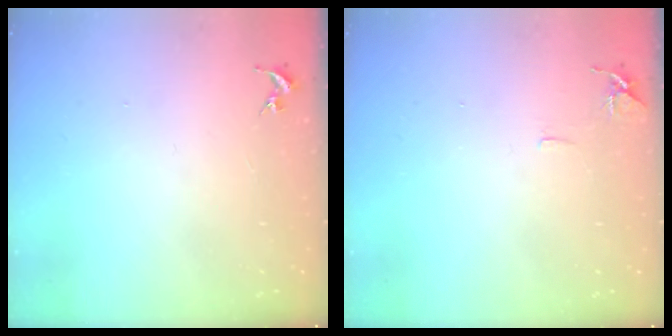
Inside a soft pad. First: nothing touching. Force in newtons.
{"total": 6.5, "press": 6.4, "slide": 0.7}